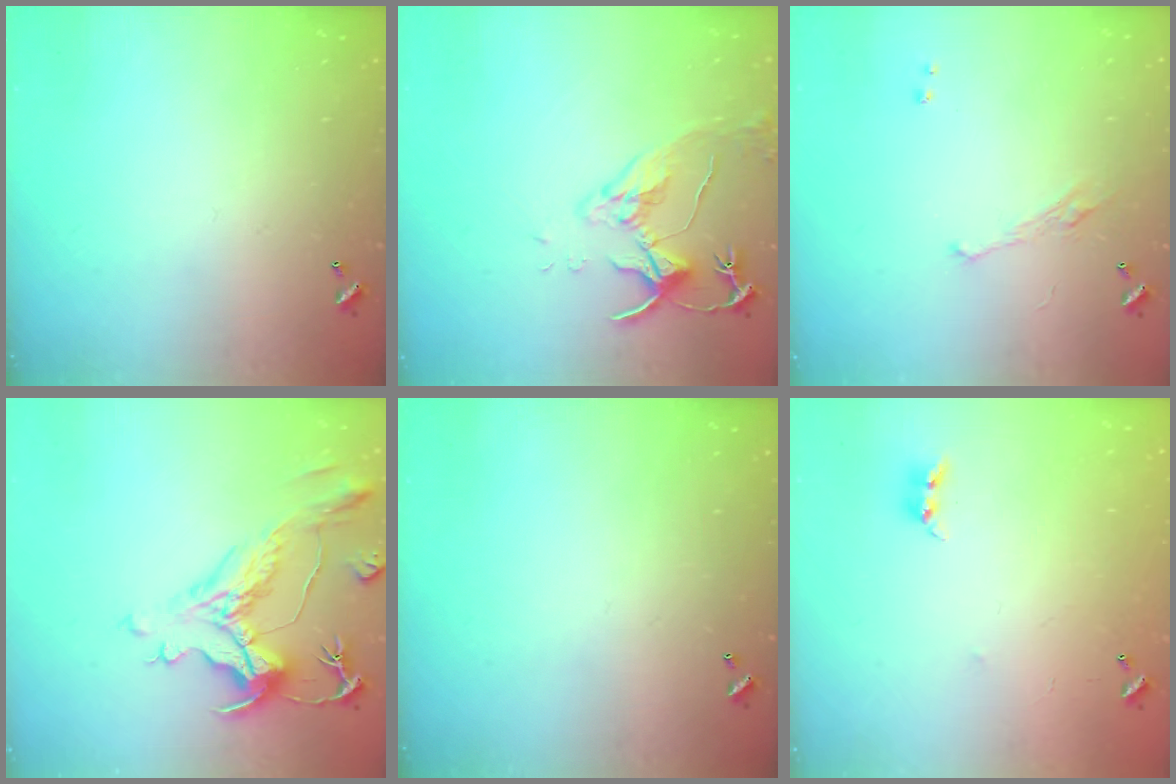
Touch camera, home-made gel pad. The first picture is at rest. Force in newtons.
{"total": 5.6, "press": 5.6, "slide": 0.6}
{"total": 2.0, "press": 1.9, "slide": 0.7}
{"total": 1.6, "press": 0.6, "slide": 1.5}
{"total": 0.0}
{"total": 7.4, "press": 7.4, "slide": 0.5}